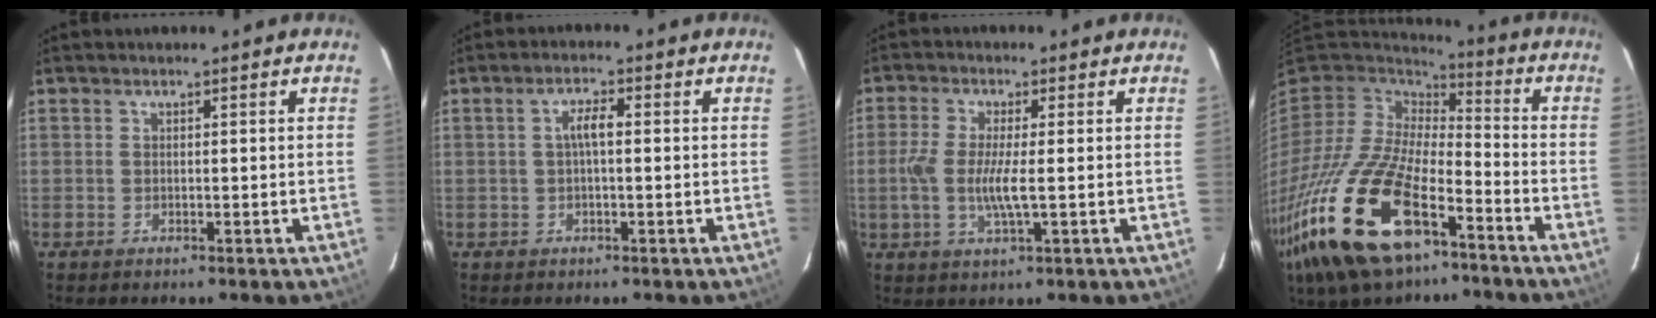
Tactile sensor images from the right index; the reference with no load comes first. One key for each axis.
{"total": 2.8, "fx": 0.1, "fy": 0.7, "fz": 2.7, "tx": -0.053, "ty": 0.009, "tz": 0.002}
{"total": 6.4, "fx": -0.9, "fy": 1.1, "fz": 6.3, "tx": -0.133, "ty": -0.006, "tz": -0.020}
{"total": 26.6, "fx": -13.9, "fy": 11.8, "fz": 19.3, "tx": -0.422, "ty": -0.055, "tz": -0.256}